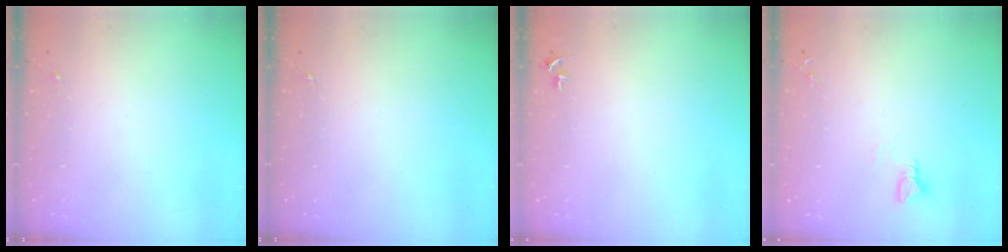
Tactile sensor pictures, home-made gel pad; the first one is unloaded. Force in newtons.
{"total": 0.0}
{"total": 2.7, "press": 2.7, "slide": 0.3}
{"total": 3.0, "press": 3.0, "slide": 0.3}